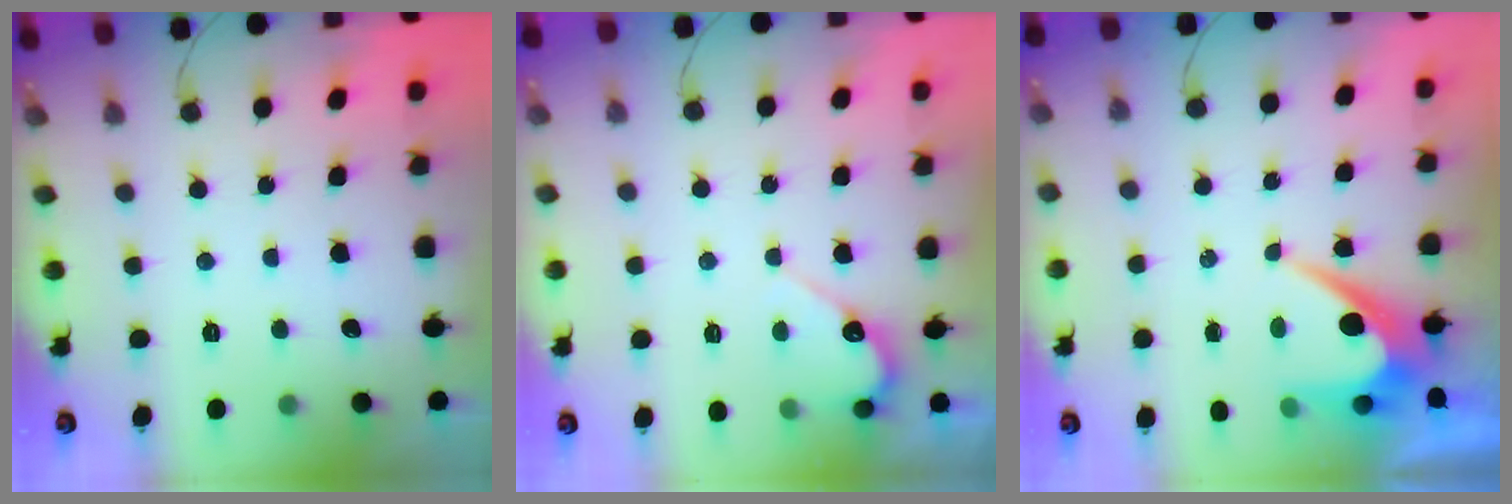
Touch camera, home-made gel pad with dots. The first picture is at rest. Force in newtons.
{"total": 6.0, "press": 6.0, "slide": 0.6}
{"total": 7.0, "press": 6.9, "slide": 0.6}